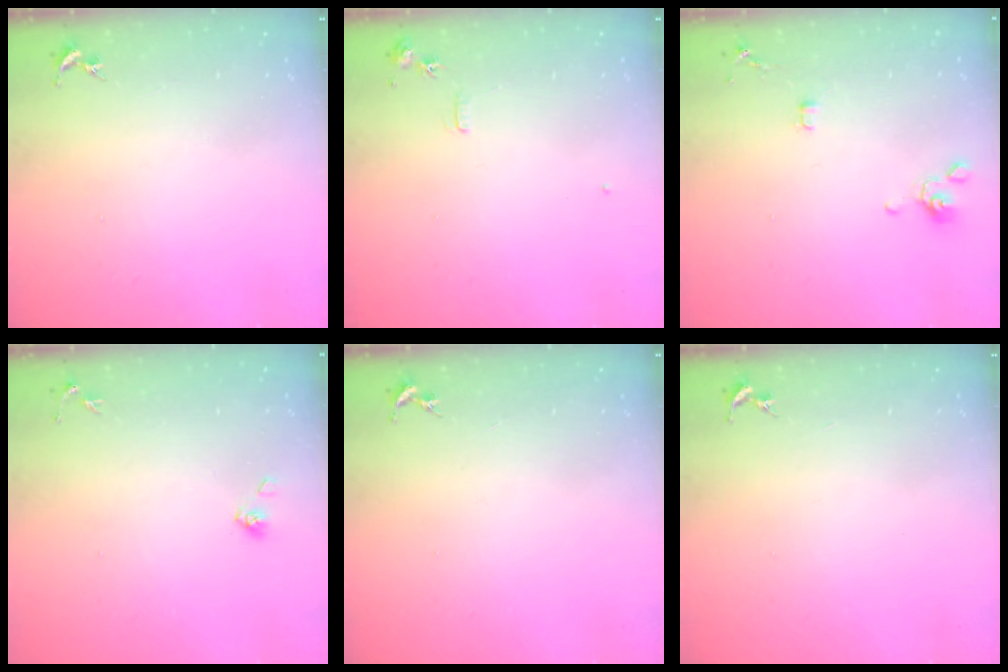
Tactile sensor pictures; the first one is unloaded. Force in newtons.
{"total": 6.2, "press": 6.2, "slide": 0.8}
{"total": 4.6, "press": 4.6, "slide": 0.7}
{"total": 3.9, "press": 3.5, "slide": 1.7}
{"total": 0.0}
{"total": 0.0}